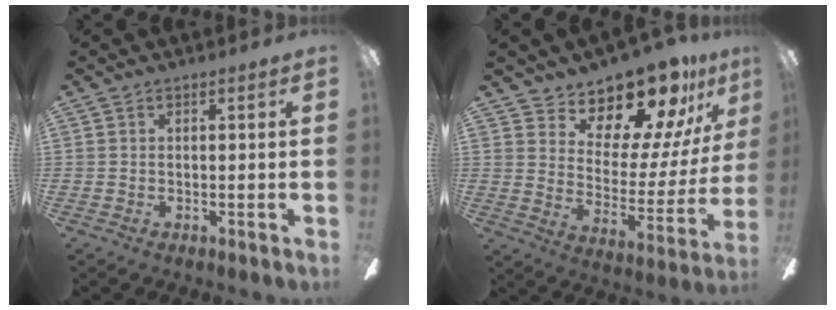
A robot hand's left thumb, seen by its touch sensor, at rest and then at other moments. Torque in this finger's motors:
{"motor_torque": [0.55, 0.68, 1.16, -1.52, 0.04]}